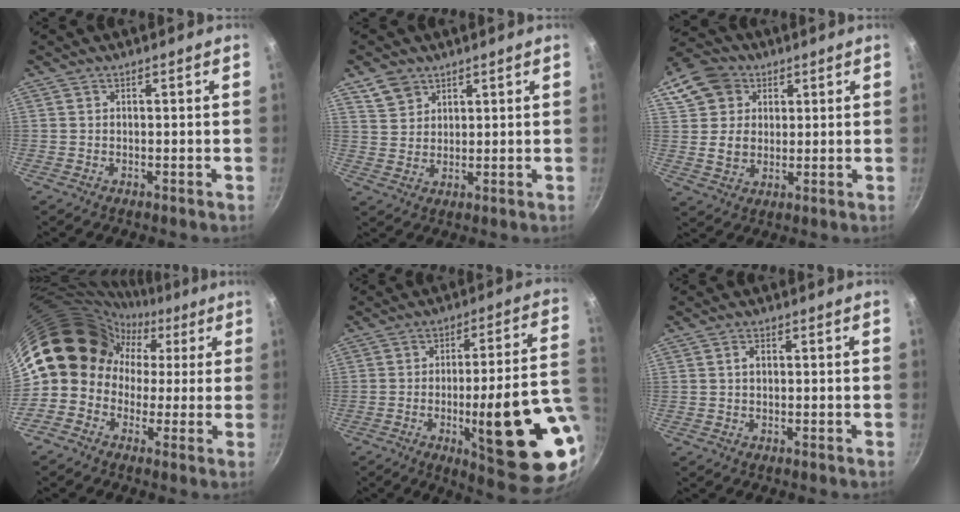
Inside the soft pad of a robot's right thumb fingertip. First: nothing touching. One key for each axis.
{"total": 5.0, "fx": 3.3, "fy": 3.5, "fz": 1.4, "tx": -0.009, "ty": -0.004, "tz": 0.069}
{"total": 11.7, "fx": 4.8, "fy": 9.5, "fz": 4.8, "tx": -0.068, "ty": 0.001, "tz": 0.083}
{"total": 15.5, "fx": 0.7, "fy": 14.0, "fz": 6.6, "tx": -0.068, "ty": 0.052, "tz": -0.010}
{"total": 22.5, "fx": -5.0, "fy": 4.8, "fz": 21.5, "tx": -0.270, "ty": 0.007, "tz": -0.057}
{"total": 1.6, "fx": 0.2, "fy": 1.1, "fz": 1.2, "tx": -0.017, "ty": 0.005, "tz": 0.003}